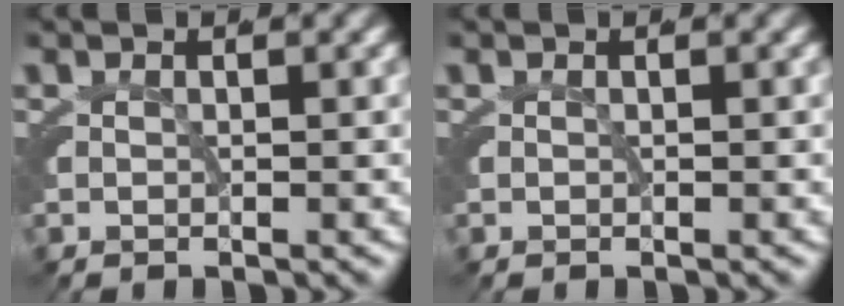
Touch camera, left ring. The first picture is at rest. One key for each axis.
{"total": 0.0}